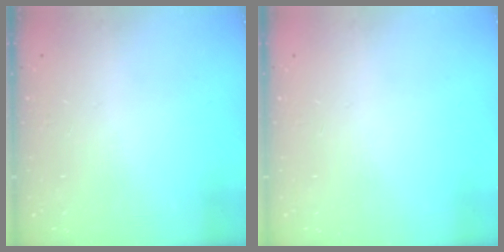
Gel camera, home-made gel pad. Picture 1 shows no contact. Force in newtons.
{"total": 0.0}